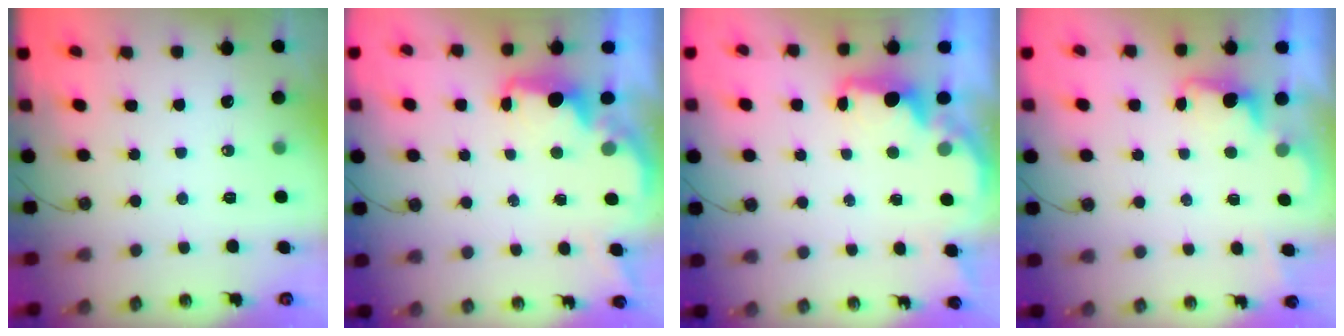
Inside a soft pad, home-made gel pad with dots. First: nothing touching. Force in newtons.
{"total": 2.0, "press": 1.9, "slide": 0.8}
{"total": 2.5, "press": 2.3, "slide": 0.8}
{"total": 1.3, "press": 1.0, "slide": 0.9}